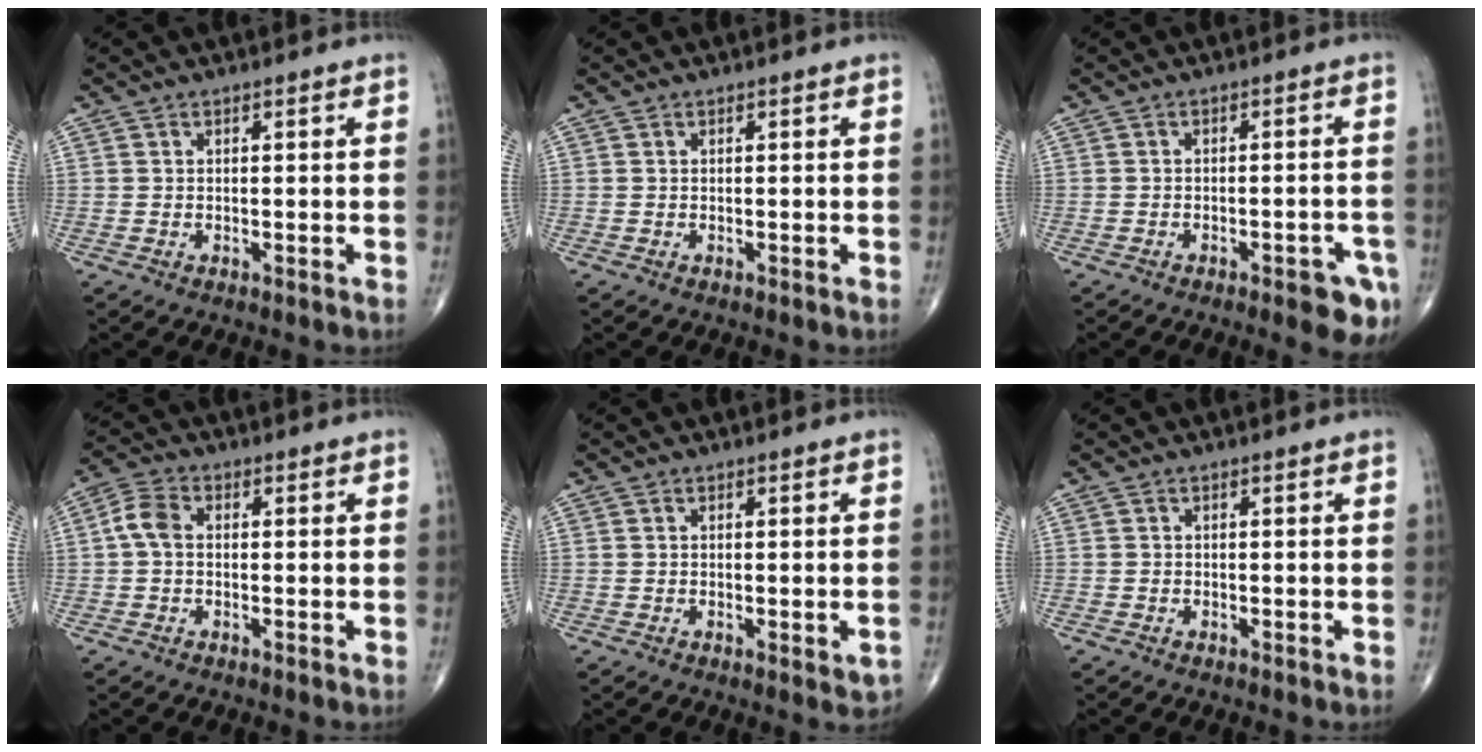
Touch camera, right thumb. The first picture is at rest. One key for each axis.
{"total": 0.0}
{"total": 6.6, "fx": -3.6, "fy": 2.1, "fz": 5.1, "tx": -0.049, "ty": 0.015, "tz": -0.040}
{"total": 4.4, "fx": 0.1, "fy": 3.0, "fz": 3.2, "tx": -0.065, "ty": 0.014, "tz": -0.007}
{"total": 2.8, "fx": -0.9, "fy": 1.1, "fz": 2.4, "tx": -0.021, "ty": -0.004, "tz": -0.008}
{"total": 0.0}